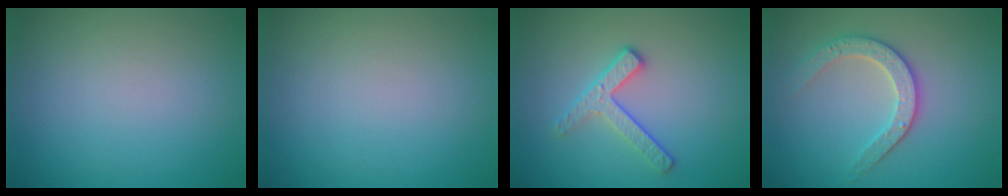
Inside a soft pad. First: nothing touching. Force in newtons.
{"total": 0.0}
{"total": 2.8, "press": 2.4, "slide": 1.4}
{"total": 2.9, "press": 2.9, "slide": 0.7}